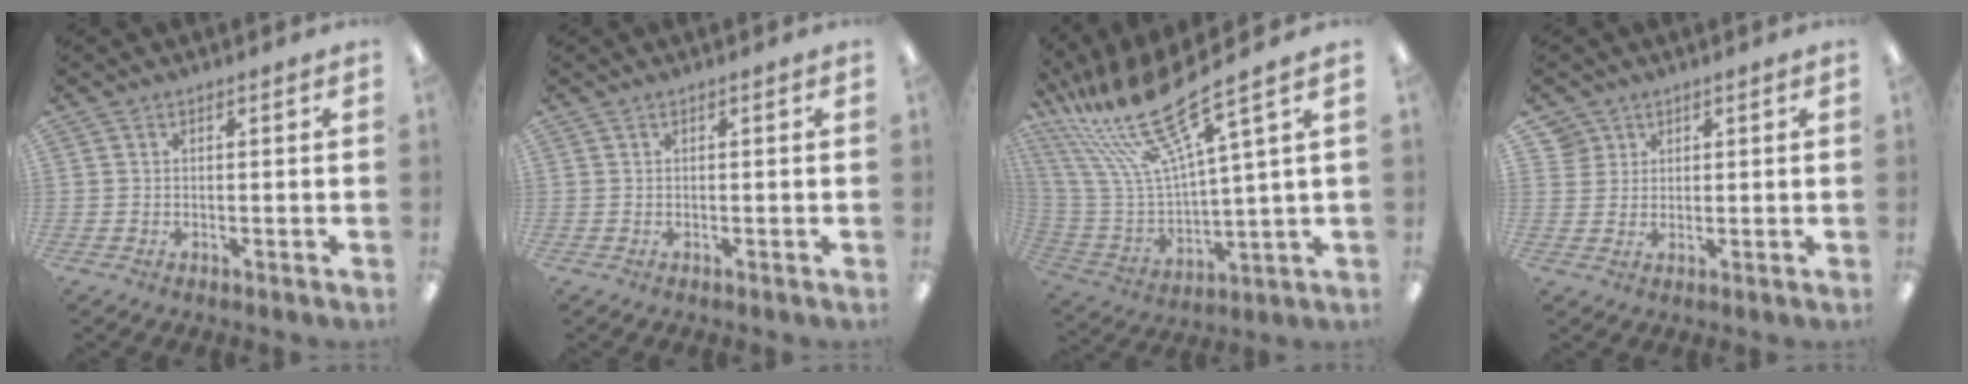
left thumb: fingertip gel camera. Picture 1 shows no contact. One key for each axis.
{"total": 0.0}
{"total": 23.6, "fx": 16.4, "fy": 5.6, "fz": 16.0, "tx": -0.352, "ty": -0.109, "tz": 0.271}
{"total": 3.6, "fx": 2.1, "fy": 2.9, "fz": 0.0, "tx": 0.002, "ty": -0.003, "tz": 0.037}